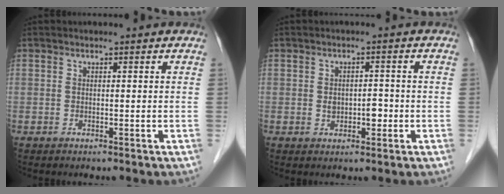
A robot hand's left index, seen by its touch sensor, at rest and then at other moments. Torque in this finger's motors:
{"motor_torque": [0.04, 0.01, 0.04, 0.01]}